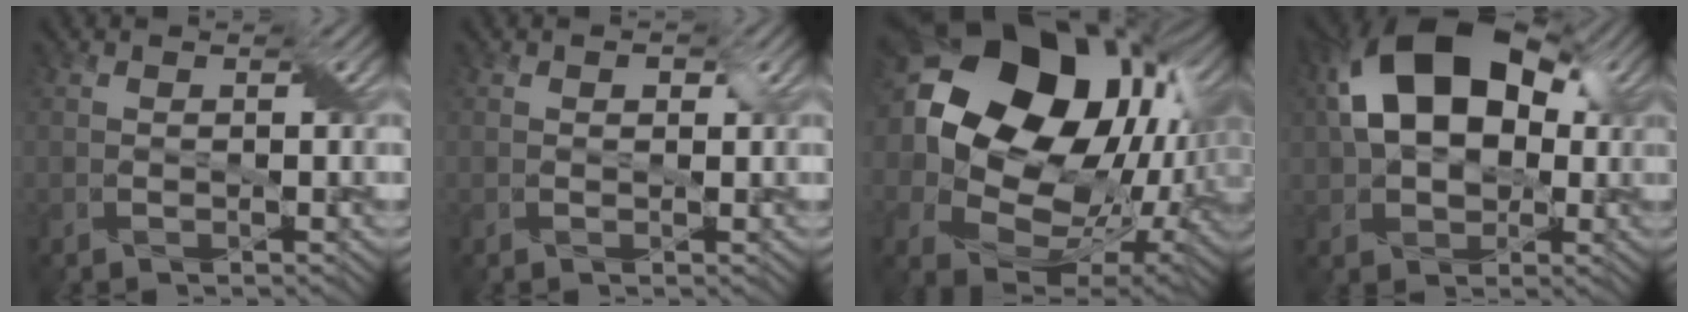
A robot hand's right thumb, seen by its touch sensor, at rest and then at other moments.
{"total": 0.8, "force": [0.3, 0.5, 0.5], "torque": [-0.006, -0.003, 0.005]}
{"total": 23.9, "force": [6.3, 18.4, 13.8], "torque": [-0.338, 0.012, 0.147]}
{"total": 16.5, "force": [3.5, 10.7, 12.0], "torque": [-0.202, 0.025, 0.053]}